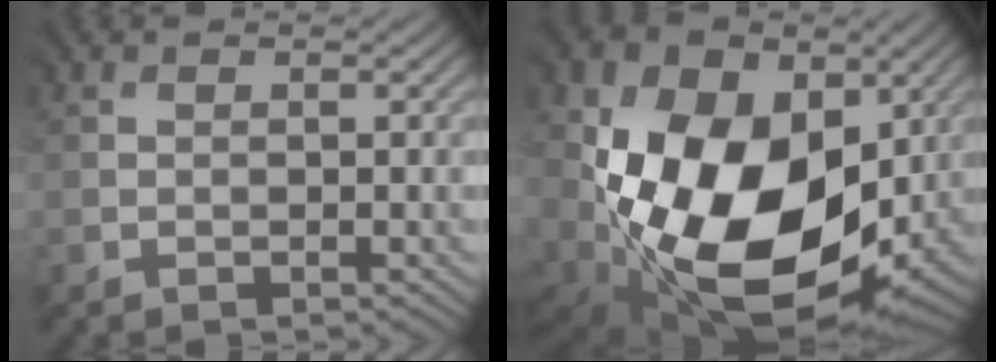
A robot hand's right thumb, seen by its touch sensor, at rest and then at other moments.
{"total": 19.2, "force": [0.8, 13.8, 13.3], "torque": [-0.270, -0.054, 0.034]}